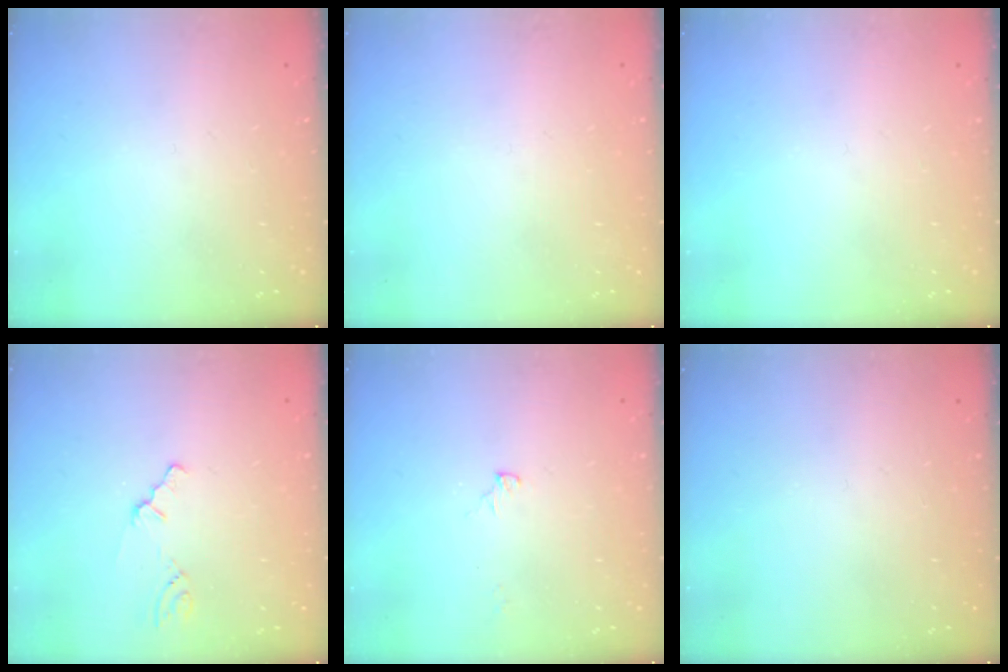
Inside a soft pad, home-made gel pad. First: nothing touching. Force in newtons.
{"total": 1.5, "press": 1.4, "slide": 0.2}
{"total": 0.0}
{"total": 0.8, "press": 0.8, "slide": 0.2}
{"total": 6.1, "press": 5.5, "slide": 2.6}
{"total": 0.0}